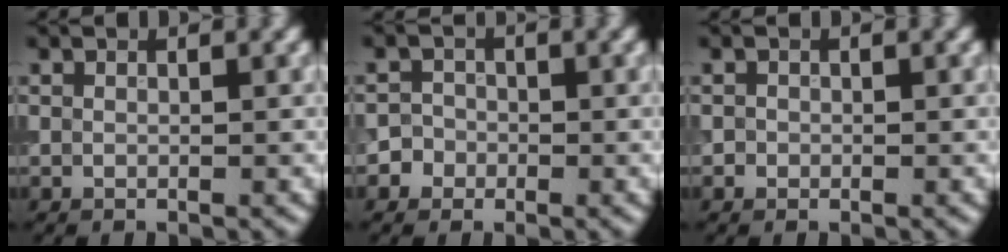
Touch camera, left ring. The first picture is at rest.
{"total": 2.2, "force": [-0.9, 2.0, 0.2], "torque": [0.024, 0.006, -0.021]}
{"total": 0.5, "force": [-0.1, 0.5, 0.0], "torque": [0.004, -0.004, -0.004]}